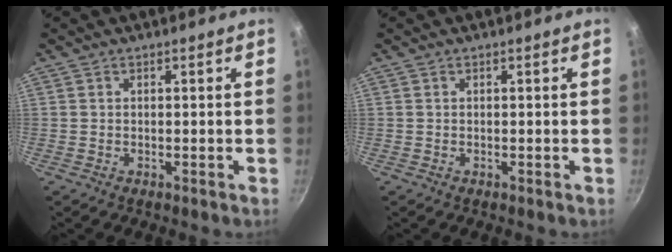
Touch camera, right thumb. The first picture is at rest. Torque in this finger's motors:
{"motor_torque": [-0.48, 0.14, -0.23, 0.14, 0.09]}